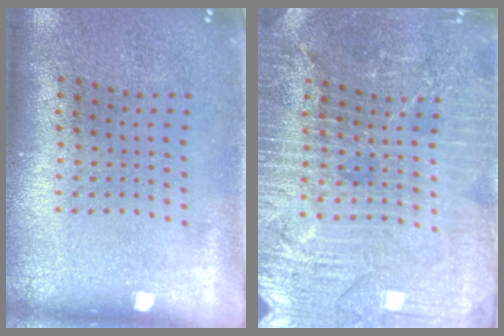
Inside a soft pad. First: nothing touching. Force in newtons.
{"total": 4.5, "press": 4.2, "slide": 1.5}